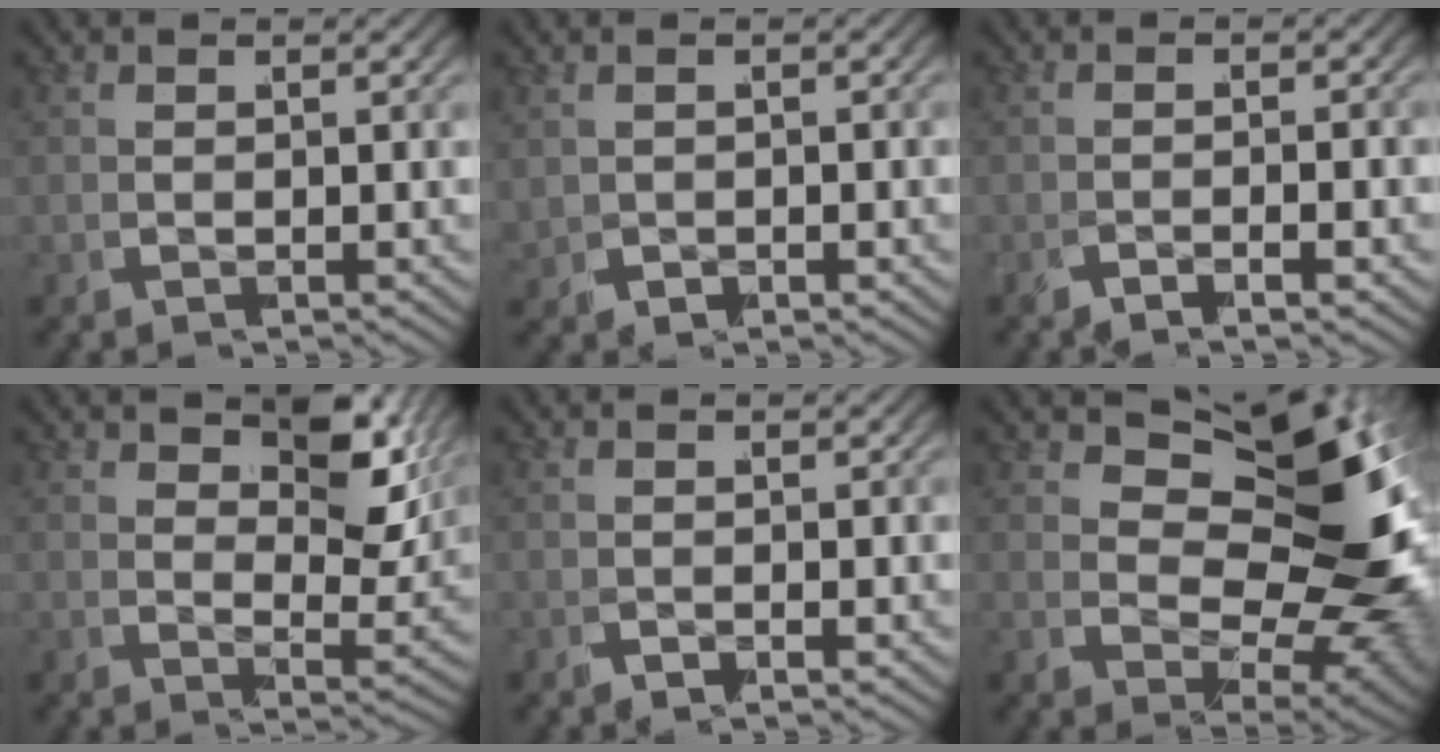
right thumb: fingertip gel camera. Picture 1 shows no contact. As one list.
[{"total": 2.0, "force": [-0.2, 1.5, 1.3], "torque": [-0.028, -0.003, -0.002]}, {"total": 2.4, "force": [-1.8, 0.9, 1.3], "torque": [-0.033, 0.009, -0.041]}, {"total": 6.5, "force": [3.1, 2.9, 4.9], "torque": [-0.071, -0.010, 0.046]}, {"total": 1.6, "force": [-0.8, 0.9, 1.0], "torque": [-0.026, -0.001, -0.018]}, {"total": 14.7, "force": [1.4, 8.6, 11.8], "torque": [-0.179, -0.035, 0.039]}]